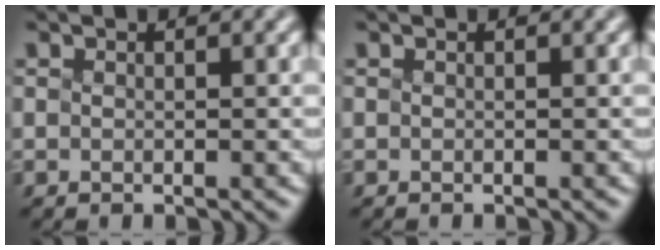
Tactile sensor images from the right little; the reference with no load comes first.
{"total": 0.0}